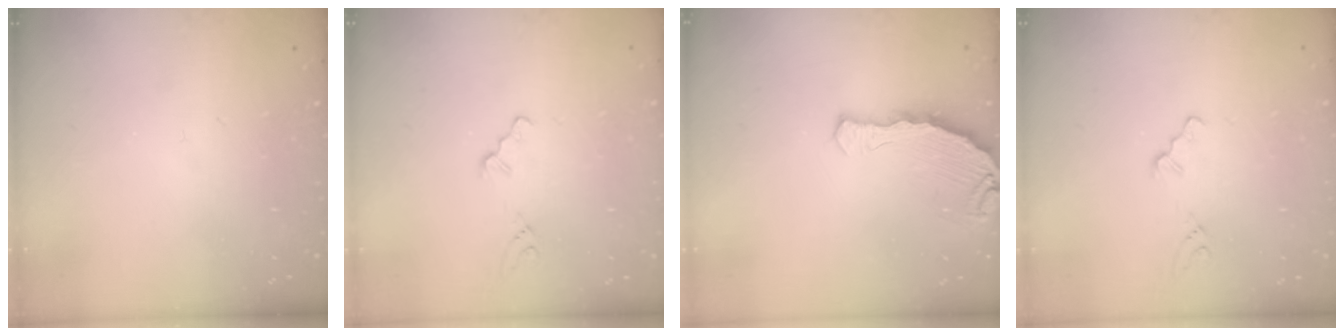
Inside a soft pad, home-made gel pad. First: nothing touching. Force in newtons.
{"total": 1.5, "press": 1.4, "slide": 0.2}
{"total": 8.1, "press": 6.5, "slide": 4.9}
{"total": 1.5, "press": 1.4, "slide": 0.2}